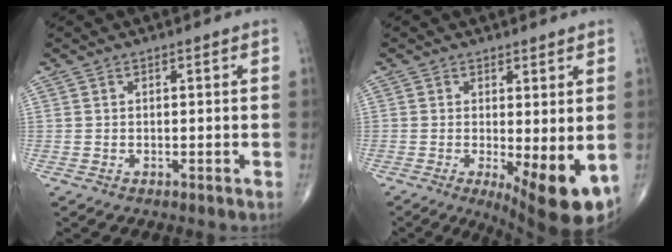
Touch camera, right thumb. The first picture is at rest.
{"total": 10.5, "force": [-2.5, 3.2, 9.7], "torque": [-0.134, -0.024, -0.030]}